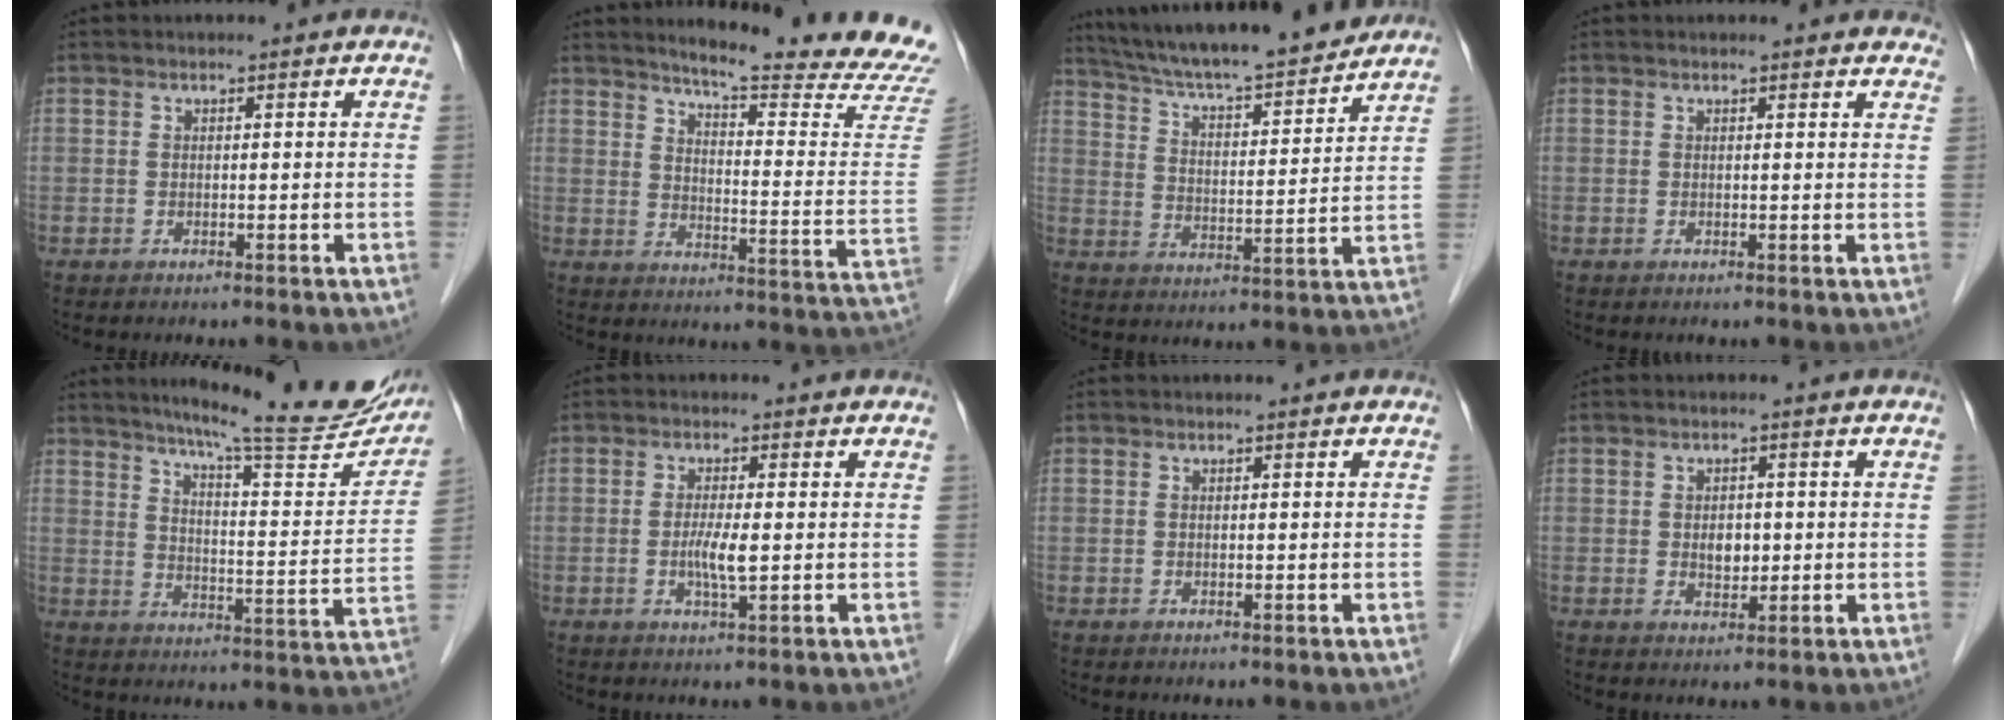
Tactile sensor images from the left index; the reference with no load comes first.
{"total": 21.5, "force": [19.9, -0.6, 8.0], "torque": [-0.111, -0.123, 0.237]}
{"total": 19.2, "force": [17.3, 1.8, 8.1], "torque": [-0.132, 0.008, 0.266]}
{"total": 6.2, "force": [5.7, 2.0, 1.4], "torque": [0.015, 0.004, 0.045]}
{"total": 22.3, "force": [19.1, 2.0, 11.3], "torque": [-0.153, -0.044, 0.245]}
{"total": 3.8, "force": [-0.3, 0.6, 3.7], "torque": [-0.069, -0.008, -0.005]}
{"total": 0.0}
{"total": 2.8, "force": [0.0, 2.0, 2.0], "torque": [-0.029, 0.000, 0.006]}